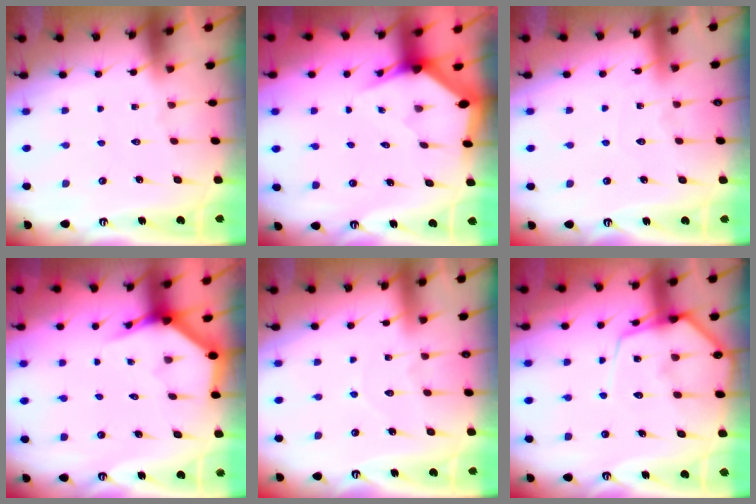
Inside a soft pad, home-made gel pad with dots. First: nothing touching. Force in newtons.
{"total": 4.3, "press": 4.3, "slide": 0.2}
{"total": 5.1, "press": 5.0, "slide": 0.6}
{"total": 3.9, "press": 3.9, "slide": 0.2}
{"total": 4.2, "press": 4.2, "slide": 0.3}
{"total": 9.9, "press": 9.8, "slide": 1.1}